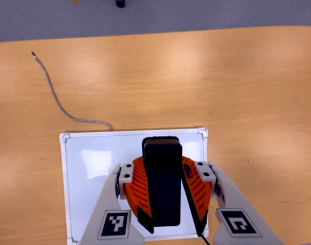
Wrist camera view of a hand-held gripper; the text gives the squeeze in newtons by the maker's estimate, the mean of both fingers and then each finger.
{"total": 12.5, "left": 11.6, "right": 13.4}